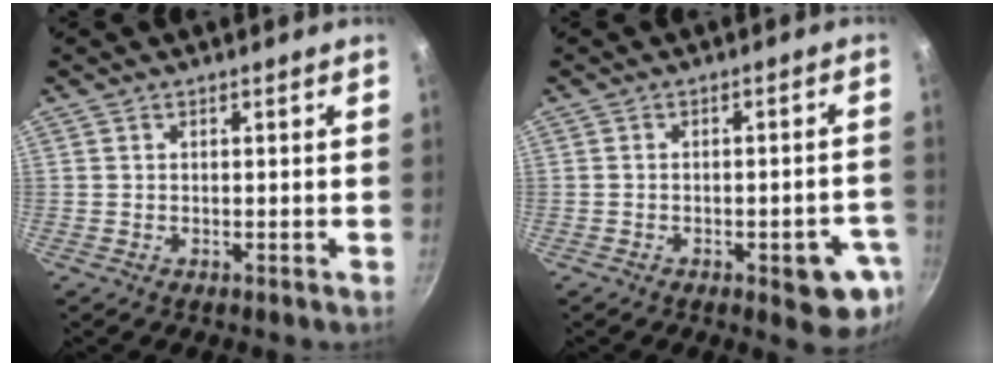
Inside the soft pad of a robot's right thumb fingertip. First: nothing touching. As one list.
[{"total": 8.7, "force": [-3.5, 3.3, 7.3], "torque": [-0.057, 0.017, -0.039]}]